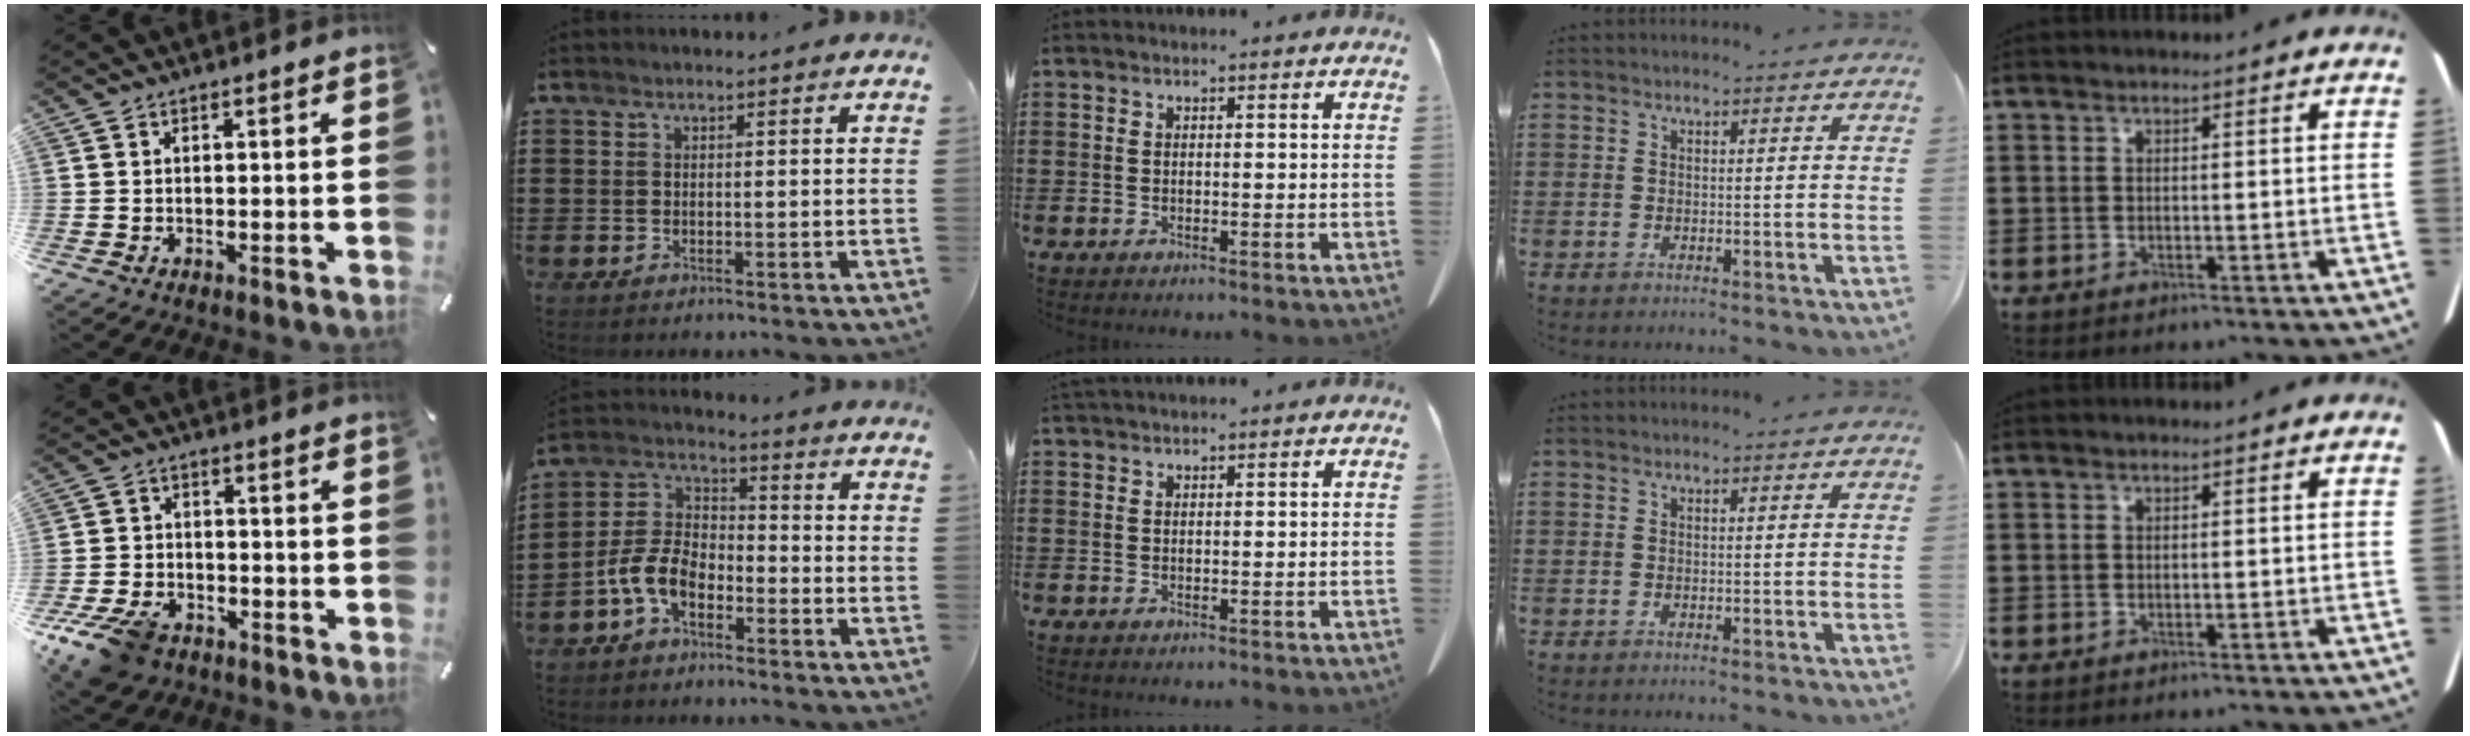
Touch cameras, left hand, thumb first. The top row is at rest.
{"thumb": {"total": 9.8, "force": [-6.4, 5.9, 4.5], "torque": [-0.100, 0.030, -0.119]}, "index": {"total": 7.3, "force": [-4.5, 3.9, 4.4], "torque": [-0.120, 0.000, -0.096]}, "middle": {"total": 0.7, "force": [0.7, 0.0, 0.2], "torque": [-0.005, -0.001, 0.014]}}